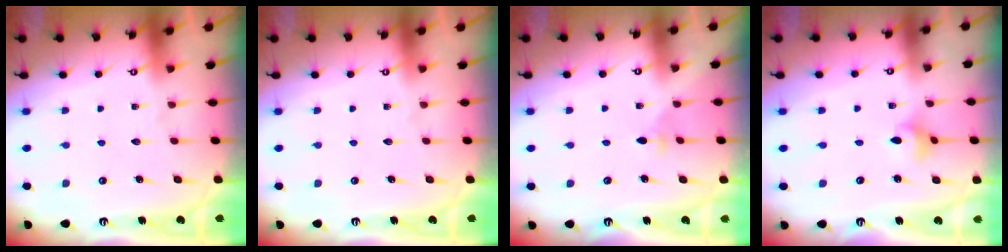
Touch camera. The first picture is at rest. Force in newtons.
{"total": 0.0}
{"total": 3.0, "press": 2.9, "slide": 0.5}
{"total": 3.0, "press": 3.0, "slide": 0.3}